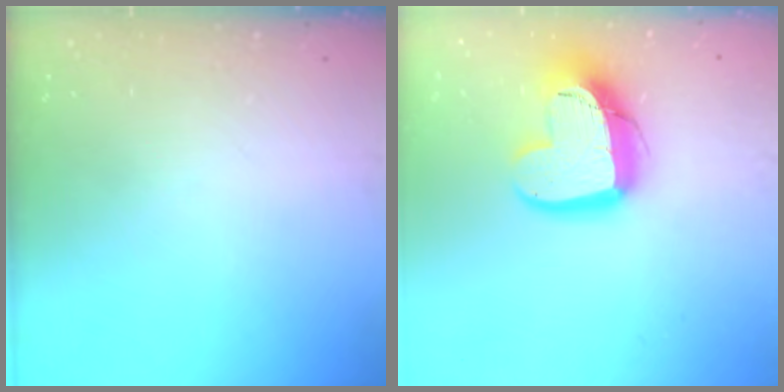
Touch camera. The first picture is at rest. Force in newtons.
{"total": 16.3, "press": 16.3, "slide": 1.4}